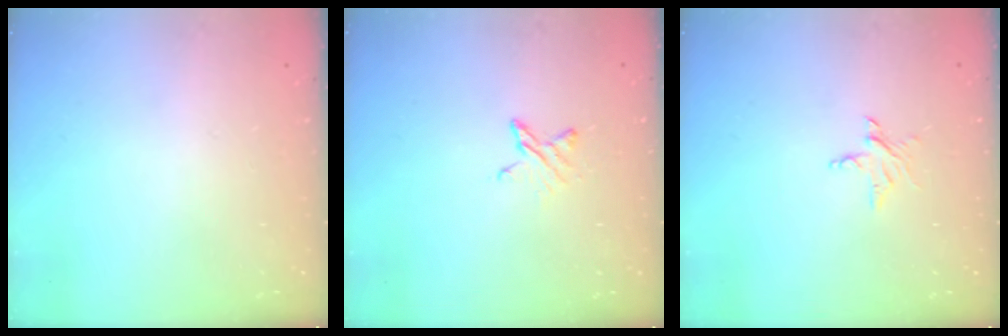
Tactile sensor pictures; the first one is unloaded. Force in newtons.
{"total": 3.8, "press": 3.7, "slide": 0.4}
{"total": 3.7, "press": 3.7, "slide": 0.3}